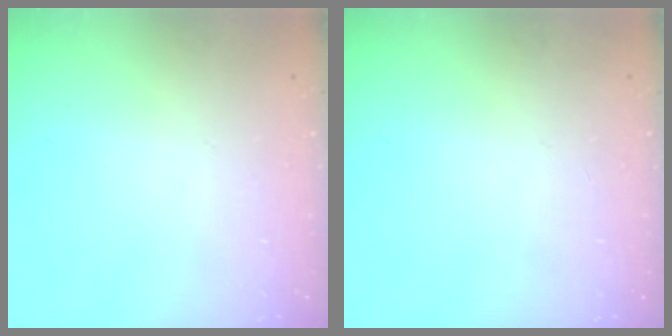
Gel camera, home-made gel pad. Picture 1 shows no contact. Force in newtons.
{"total": 0.0}